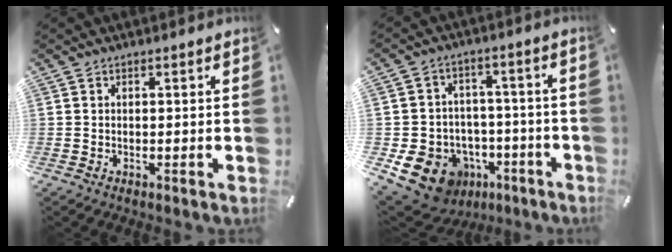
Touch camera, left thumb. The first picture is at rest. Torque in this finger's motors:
{"motor_torque": [-0.03, 1.21, 0.36, -0.10, 0.14]}